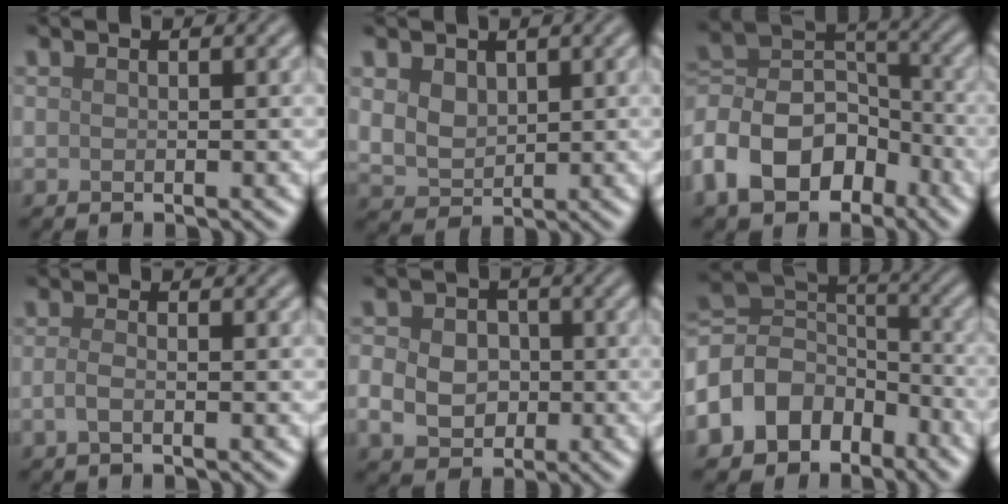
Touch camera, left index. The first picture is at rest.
{"total": 3.1, "force": [1.2, 2.3, 1.7], "torque": [-0.037, -0.001, 0.019]}
{"total": 9.6, "force": [-5.1, 6.3, 5.1], "torque": [-0.090, 0.010, -0.111]}
{"total": 1.4, "force": [-0.5, 0.5, 1.2], "torque": [-0.026, -0.002, -0.014]}
{"total": 6.1, "force": [-0.4, 5.2, 3.2], "torque": [-0.042, 0.008, -0.026]}
{"total": 8.8, "force": [-4.3, 6.5, 4.0], "torque": [-0.084, 0.004, -0.094]}